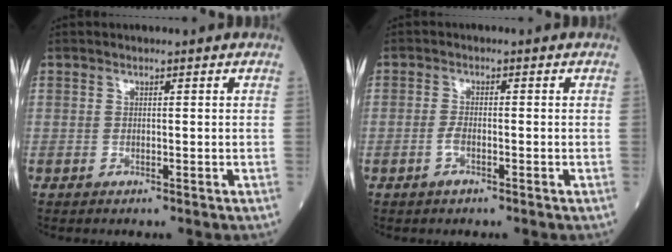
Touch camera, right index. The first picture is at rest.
{"total": 1.8, "force": [-0.9, 0.5, 1.4], "torque": [-0.033, 0.000, -0.020]}